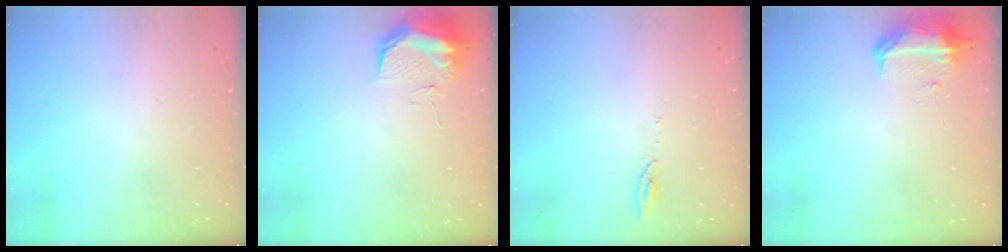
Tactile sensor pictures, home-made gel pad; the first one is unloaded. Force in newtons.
{"total": 9.6, "press": 9.6, "slide": 1.2}
{"total": 4.1, "press": 4.0, "slide": 0.5}
{"total": 8.4, "press": 8.4, "slide": 0.5}